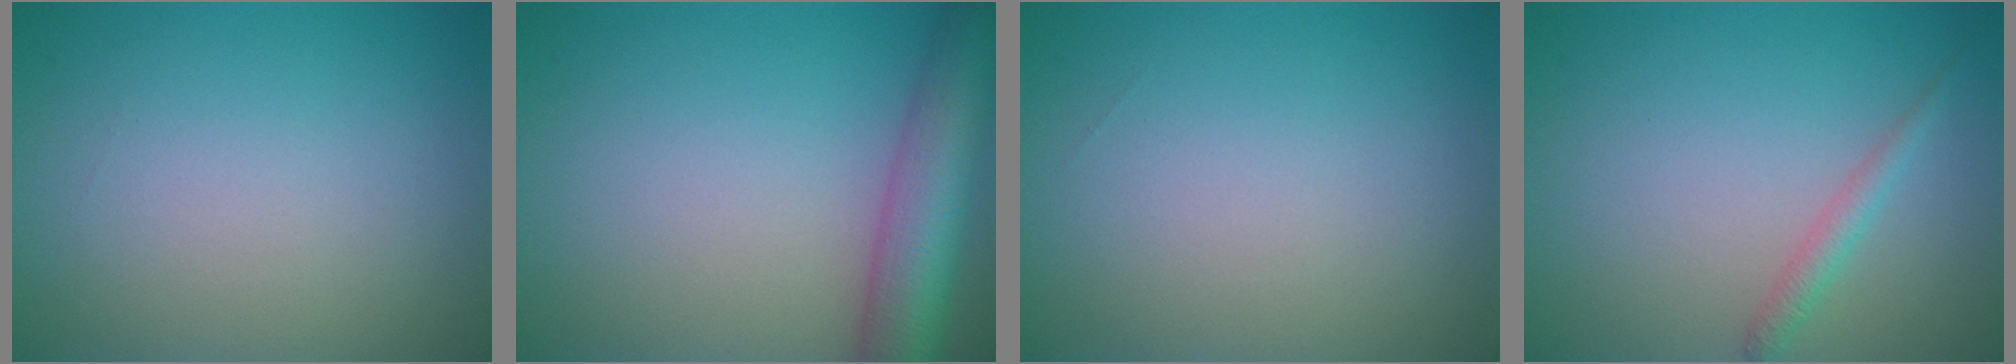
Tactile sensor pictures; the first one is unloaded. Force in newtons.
{"total": 7.4, "press": 7.4, "slide": 0.4}
{"total": 0.0}
{"total": 1.4, "press": 1.4, "slide": 0.0}